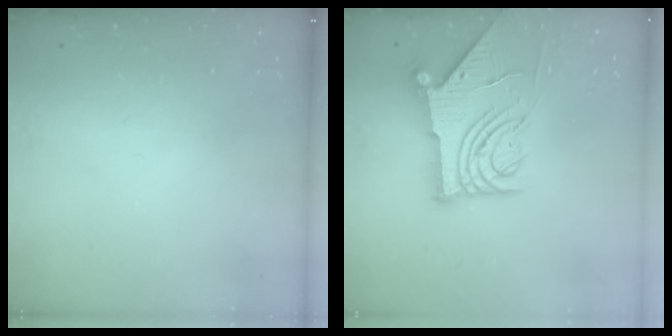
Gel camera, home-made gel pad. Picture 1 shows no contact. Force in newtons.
{"total": 12.2, "press": 12.1, "slide": 1.3}